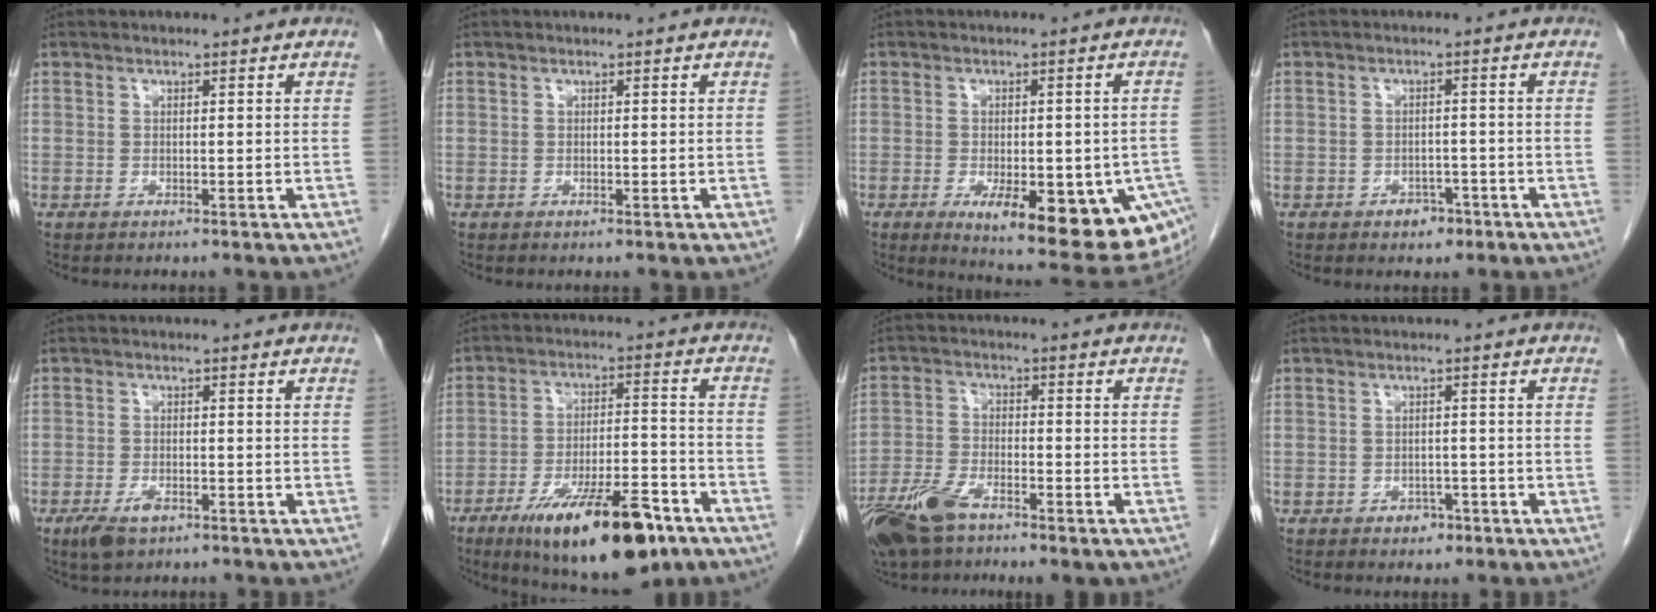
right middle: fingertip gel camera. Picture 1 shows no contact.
{"total": 0.0}
{"total": 18.8, "force": [-8.2, 6.1, 15.8], "torque": [-0.140, -0.011, -0.095]}
{"total": 2.6, "force": [-1.6, 1.7, 1.2], "torque": [-0.010, 0.006, -0.017]}
{"total": 3.8, "force": [-2.2, 1.5, 2.7], "torque": [-0.057, -0.004, -0.035]}
{"total": 18.1, "force": [-11.3, 4.6, 13.3], "torque": [-0.189, -0.008, -0.179]}
{"total": 11.2, "force": [-7.4, 4.3, 7.2], "torque": [-0.149, -0.009, -0.133]}
{"total": 2.1, "force": [-1.2, 1.5, 0.8], "torque": [-0.009, 0.005, -0.013]}